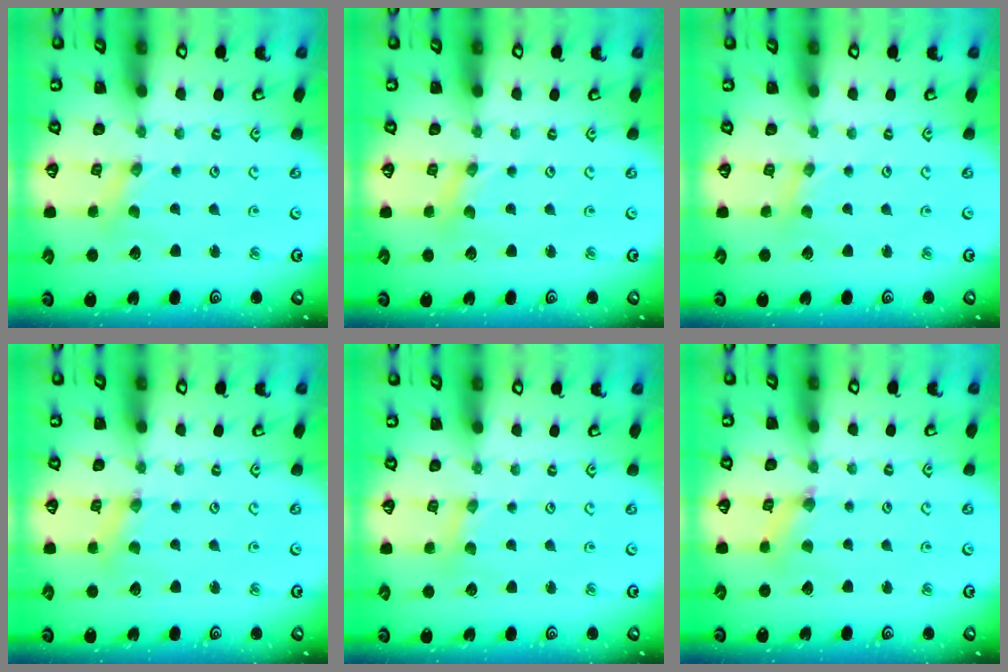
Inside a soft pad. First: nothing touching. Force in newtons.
{"total": 0.6, "press": 0.6, "slide": 0.2}
{"total": 0.6, "press": 0.6, "slide": 0.2}
{"total": 1.5, "press": 1.5, "slide": 0.1}
{"total": 1.6, "press": 1.6, "slide": 0.3}
{"total": 1.7, "press": 1.7, "slide": 0.3}